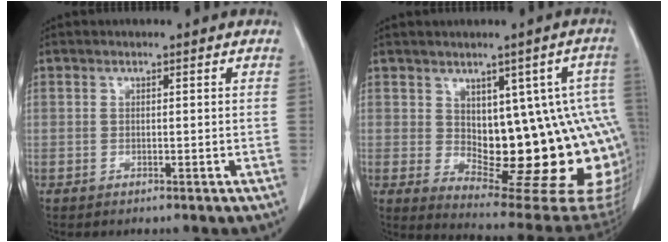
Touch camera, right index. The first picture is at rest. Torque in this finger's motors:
{"motor_torque": [1.62, -0.06, 0.46, 0.14]}